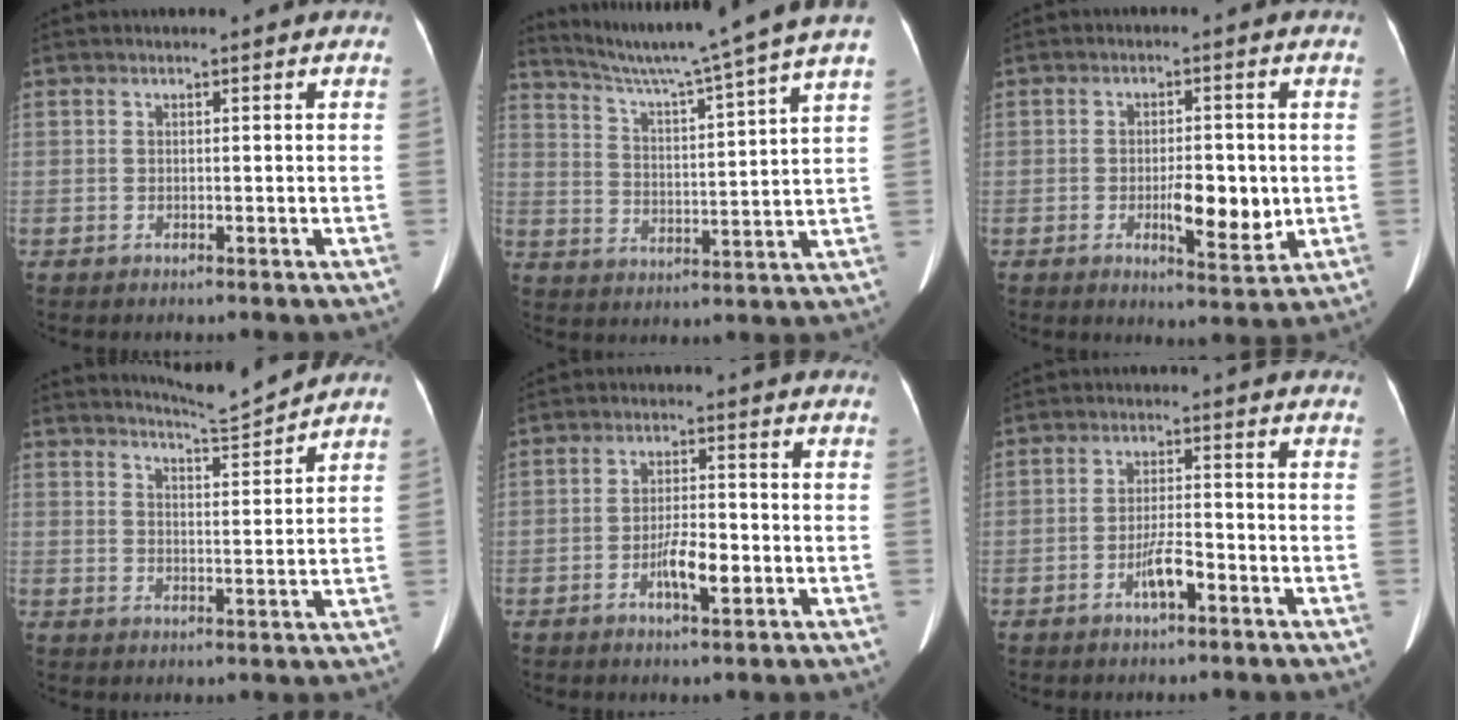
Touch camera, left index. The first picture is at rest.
{"total": 17.7, "force": [15.2, -2.8, 8.7], "torque": [-0.147, -0.030, 0.212]}
{"total": 6.9, "force": [-1.1, 2.3, 6.4], "torque": [-0.101, -0.008, -0.012]}
{"total": 5.6, "force": [5.4, -1.6, 0.1], "torque": [-0.018, -0.022, 0.092]}
{"total": 5.2, "force": [-1.9, 1.4, 4.7], "torque": [-0.089, 0.000, -0.030]}
{"total": 4.2, "force": [-2.3, 0.8, 3.5], "torque": [-0.071, 0.000, -0.041]}